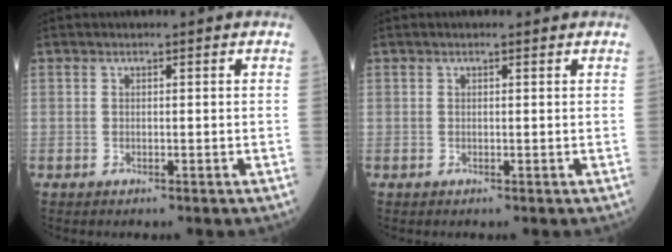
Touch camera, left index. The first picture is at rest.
{"total": 0.7, "force": [0.5, 0.1, 0.4], "torque": [-0.009, 0.004, 0.006]}